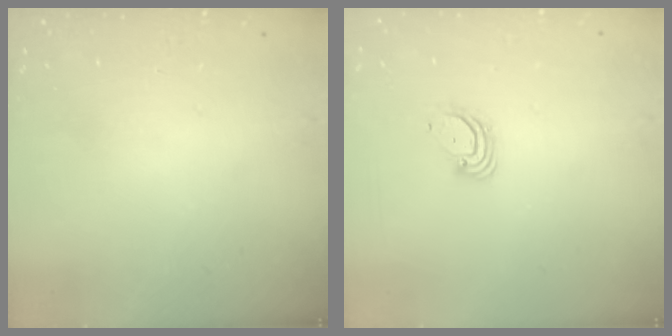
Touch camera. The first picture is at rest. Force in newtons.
{"total": 3.7, "press": 3.7, "slide": 0.2}